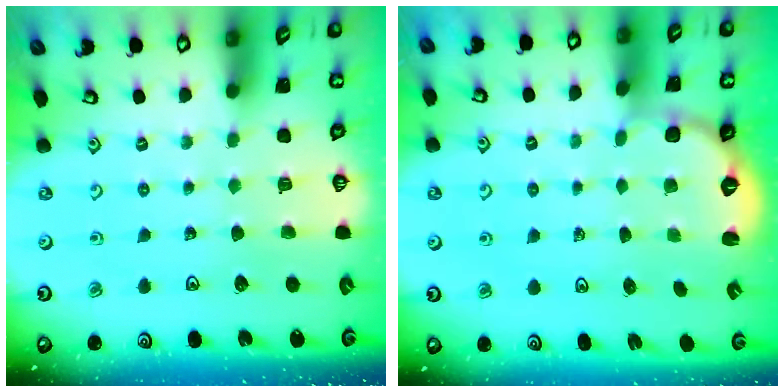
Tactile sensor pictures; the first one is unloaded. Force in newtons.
{"total": 2.4, "press": 1.9, "slide": 1.5}